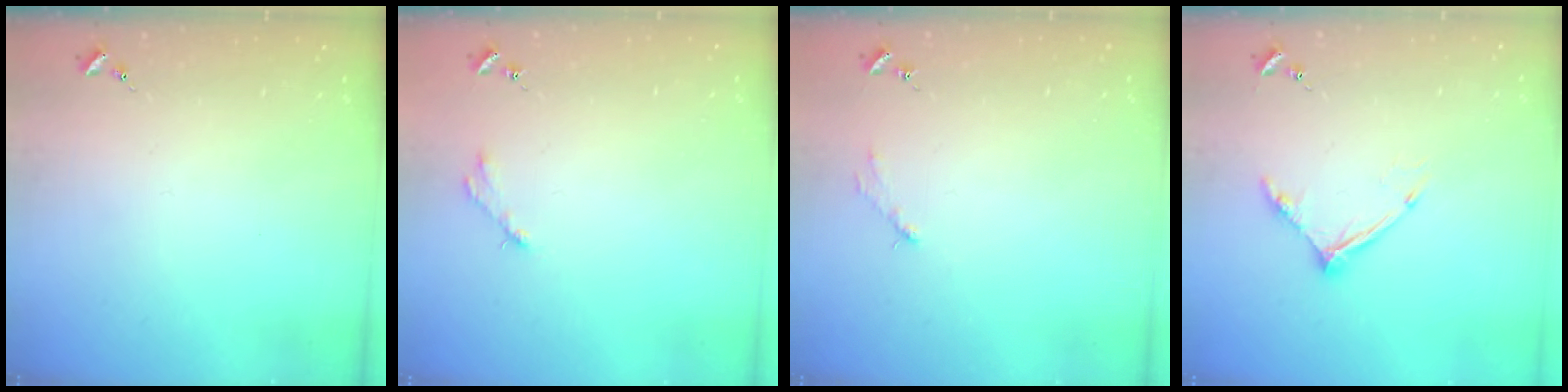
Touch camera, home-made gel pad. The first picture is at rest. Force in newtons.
{"total": 2.8, "press": 2.8, "slide": 0.4}
{"total": 2.6, "press": 2.6, "slide": 0.3}
{"total": 10.5, "press": 10.5, "slide": 1.0}